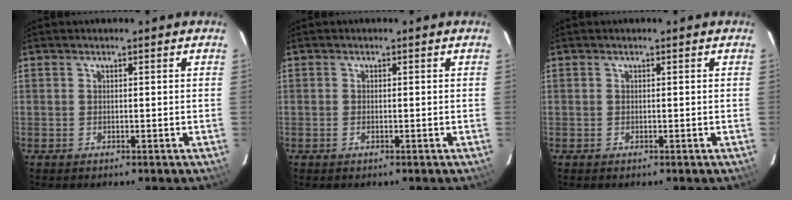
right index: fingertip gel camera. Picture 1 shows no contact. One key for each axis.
{"total": 0.6, "fx": -0.3, "fy": 0.3, "fz": 0.5, "tx": -0.010, "ty": 0.001, "tz": -0.005}
{"total": 0.0}